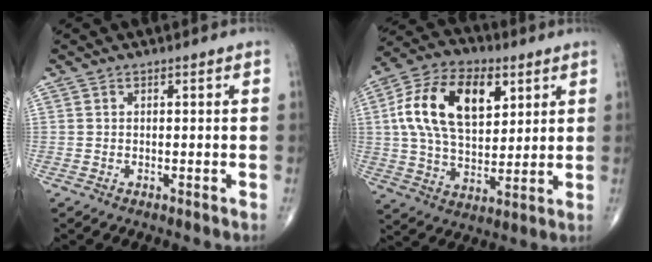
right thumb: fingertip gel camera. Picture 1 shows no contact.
{"total": 18.8, "force": [5.7, 11.0, 14.1], "torque": [-0.236, -0.002, 0.100]}